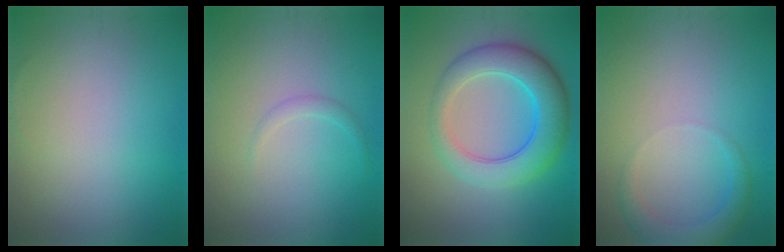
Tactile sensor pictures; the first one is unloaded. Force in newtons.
{"total": 1.0, "press": 1.0, "slide": 0.1}
{"total": 7.4, "press": 7.4, "slide": 0.1}
{"total": 2.7, "press": 2.6, "slide": 0.3}